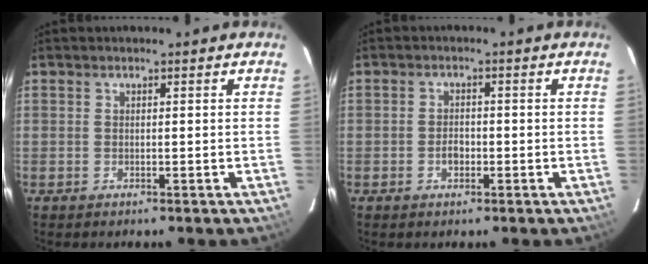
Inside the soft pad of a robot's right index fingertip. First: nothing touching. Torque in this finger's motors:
{"motor_torque": [0.46, 0.26, 0.20, 0.02]}